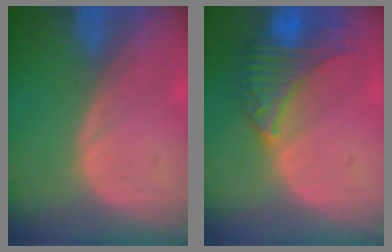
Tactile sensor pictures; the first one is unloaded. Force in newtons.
{"total": 7.3, "press": 7.0, "slide": 1.9}